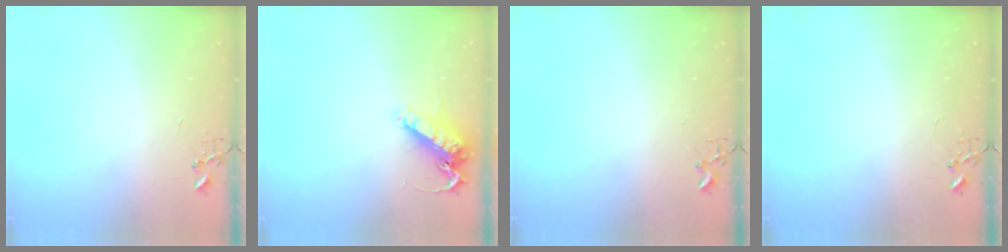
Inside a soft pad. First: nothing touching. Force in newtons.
{"total": 13.8, "press": 13.7, "slide": 1.5}
{"total": 1.8, "press": 1.8, "slide": 0.2}
{"total": 0.0}